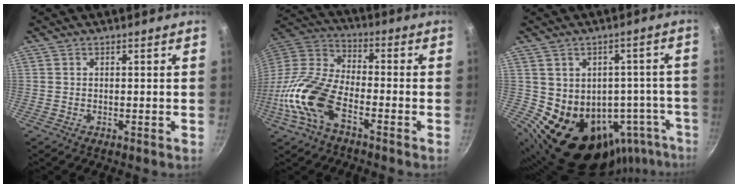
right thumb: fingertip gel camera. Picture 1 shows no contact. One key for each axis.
{"total": 16.7, "fx": -7.1, "fy": 8.4, "fz": 12.5, "tx": -0.249, "ty": 0.045, "tz": -0.158}
{"total": 17.6, "fx": -6.0, "fy": 14.0, "fz": 8.8, "tx": -0.057, "ty": 0.040, "tz": -0.046}